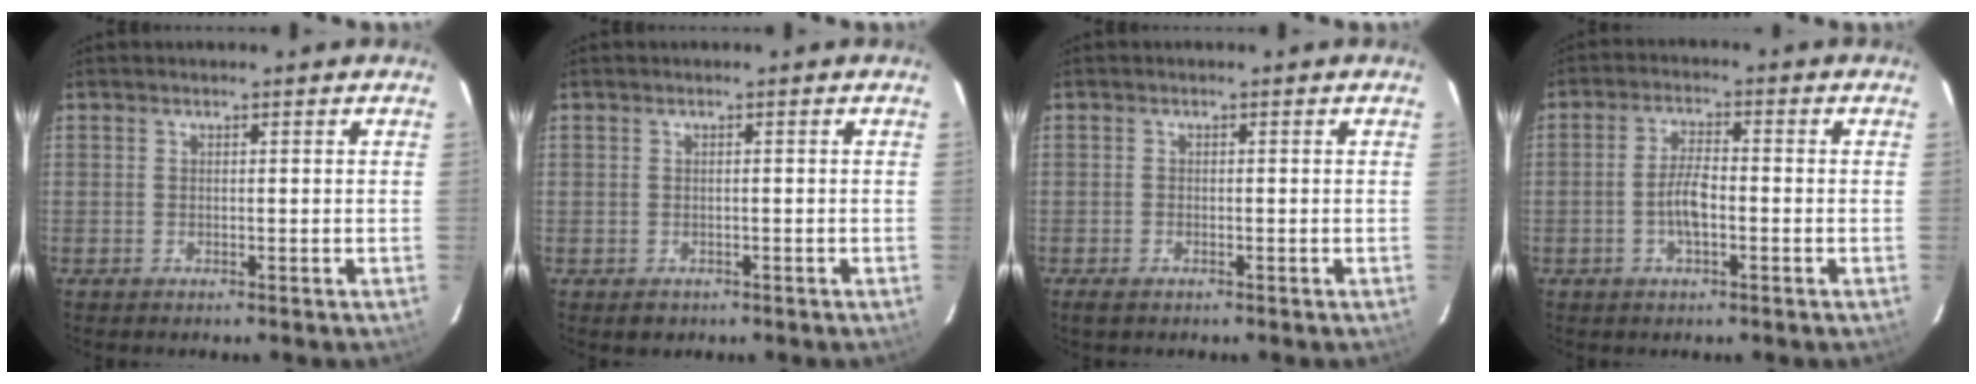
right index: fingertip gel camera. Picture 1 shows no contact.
{"total": 1.9, "force": [-0.8, 1.7, 0.3], "torque": [-0.006, 0.000, -0.006]}
{"total": 1.8, "force": [-1.2, 0.9, 0.9], "torque": [-0.017, -0.004, -0.023]}
{"total": 7.2, "force": [-1.4, 2.6, 6.6], "torque": [-0.134, 0.005, -0.027]}